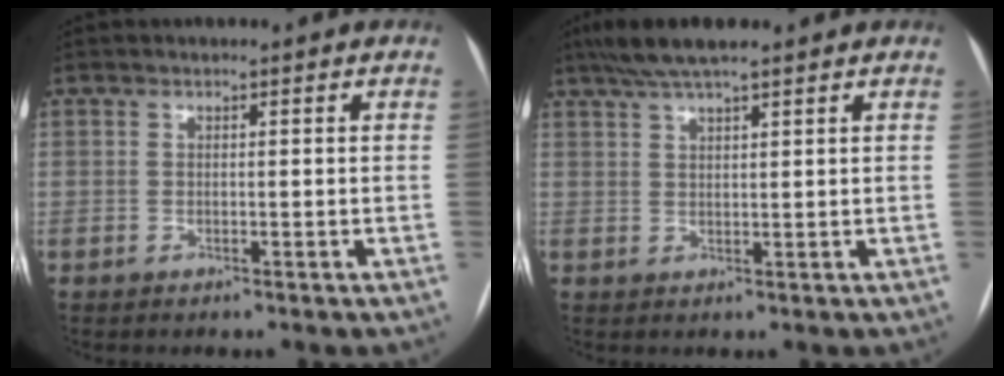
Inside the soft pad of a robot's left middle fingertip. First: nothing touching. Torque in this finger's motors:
{"motor_torque": [0.52, -0.40, 0.07, 0.10]}